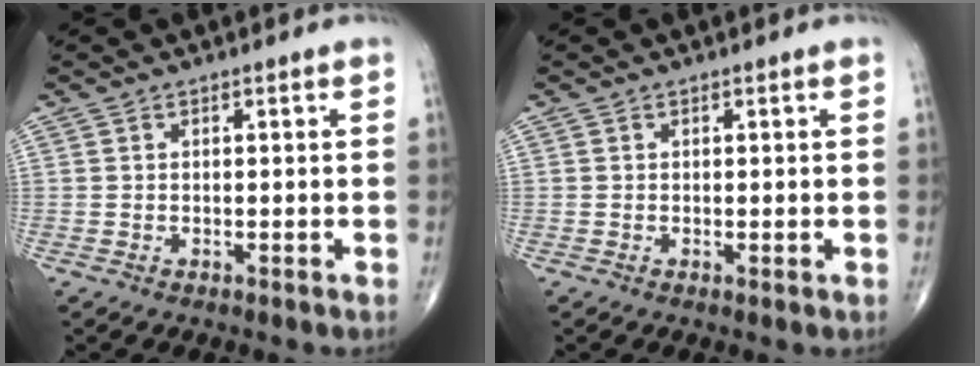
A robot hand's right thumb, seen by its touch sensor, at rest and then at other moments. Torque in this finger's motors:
{"motor_torque": [-0.45, -0.25, 0.28, 0.27, -0.02]}